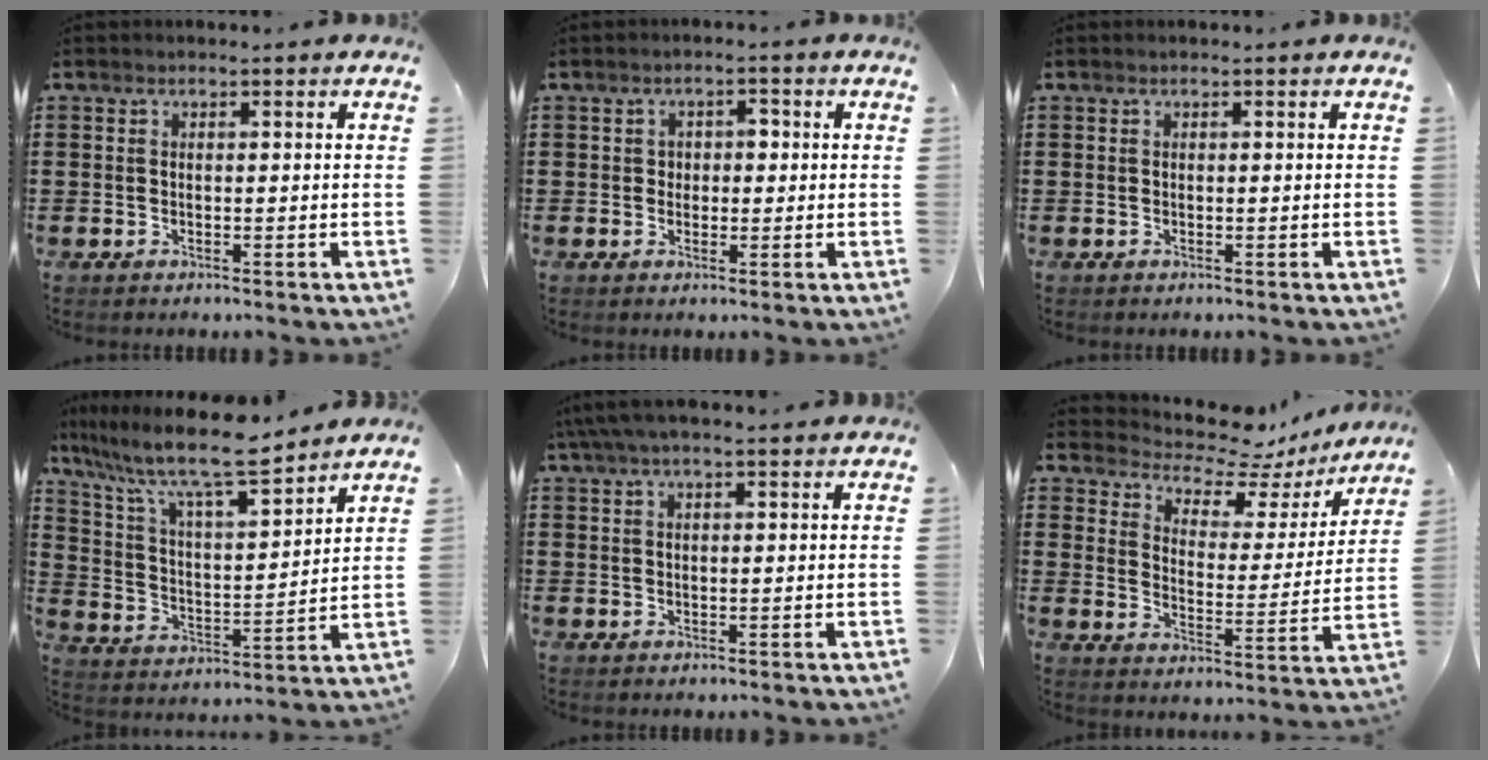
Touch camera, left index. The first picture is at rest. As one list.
[{"total": 2.0, "force": [0.1, 1.7, 1.2], "torque": [-0.022, 0.005, -0.005]}, {"total": 0.0}, {"total": 11.2, "force": [9.5, 1.1, 5.9], "torque": [-0.151, -0.056, 0.160]}, {"total": 3.6, "force": [2.5, 0.6, 2.5], "torque": [-0.054, 0.005, 0.046]}, {"total": 6.5, "force": [6.0, 2.0, 1.6], "torque": [-0.049, -0.051, 0.098]}]